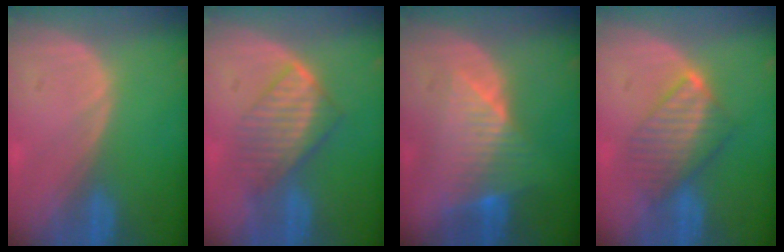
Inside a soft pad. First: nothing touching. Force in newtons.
{"total": 6.5, "press": 6.3, "slide": 1.7}
{"total": 8.3, "press": 7.1, "slide": 4.2}
{"total": 6.4, "press": 6.3, "slide": 0.8}